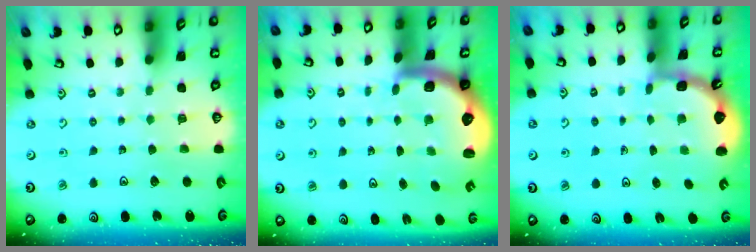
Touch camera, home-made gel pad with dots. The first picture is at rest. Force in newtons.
{"total": 2.8, "press": 2.5, "slide": 1.4}
{"total": 1.9, "press": 1.9, "slide": 0.2}